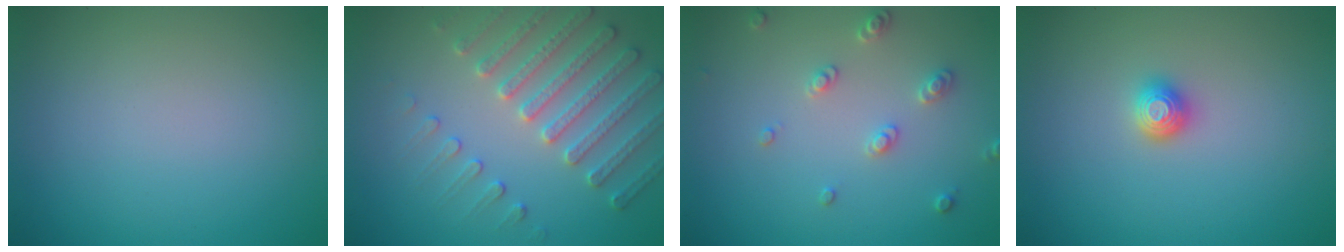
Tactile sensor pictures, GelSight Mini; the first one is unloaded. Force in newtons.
{"total": 4.1, "press": 4.0, "slide": 0.8}
{"total": 2.2, "press": 2.1, "slide": 0.6}
{"total": 1.4, "press": 1.2, "slide": 0.6}